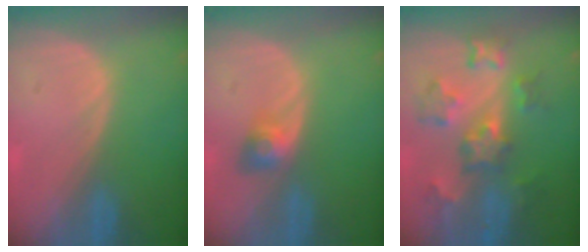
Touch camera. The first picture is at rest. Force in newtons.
{"total": 3.2, "press": 2.8, "slide": 1.5}
{"total": 8.8, "press": 7.9, "slide": 4.0}